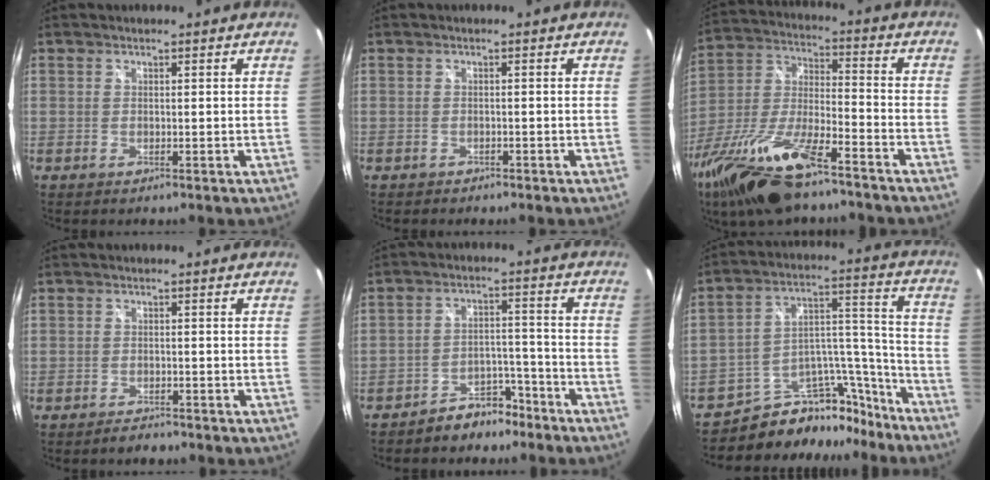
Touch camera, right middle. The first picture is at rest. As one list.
[{"total": 1.3, "force": [-1.1, 0.7, 0.3], "torque": [-0.009, -0.001, -0.015]}, {"total": 21.6, "force": [-14.9, 6.1, 14.3], "torque": [-0.298, -0.031, -0.272]}, {"total": 2.0, "force": [-1.8, 0.7, 0.4], "torque": [-0.012, 0.004, -0.027]}, {"total": 5.7, "force": [-4.7, 2.8, 1.6], "torque": [-0.039, 0.023, -0.061]}, {"total": 18.7, "force": [-15.6, 8.7, 5.6], "torque": [-0.087, 0.077, -0.225]}]